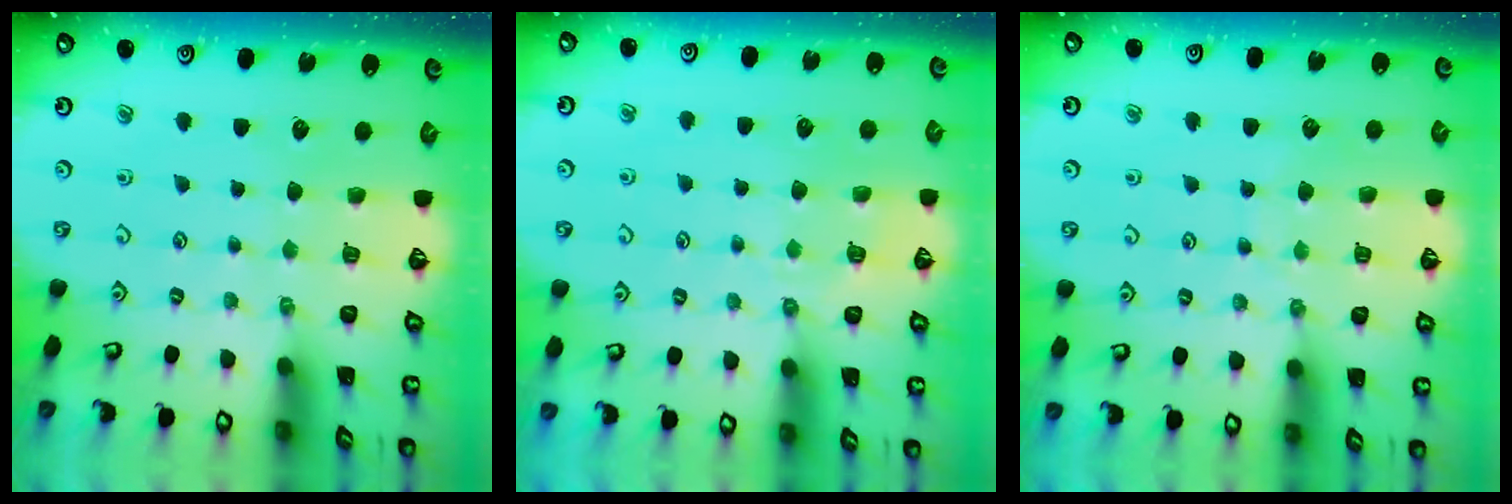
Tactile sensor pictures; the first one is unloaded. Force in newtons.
{"total": 3.0, "press": 2.9, "slide": 0.7}
{"total": 6.6, "press": 6.5, "slide": 0.6}